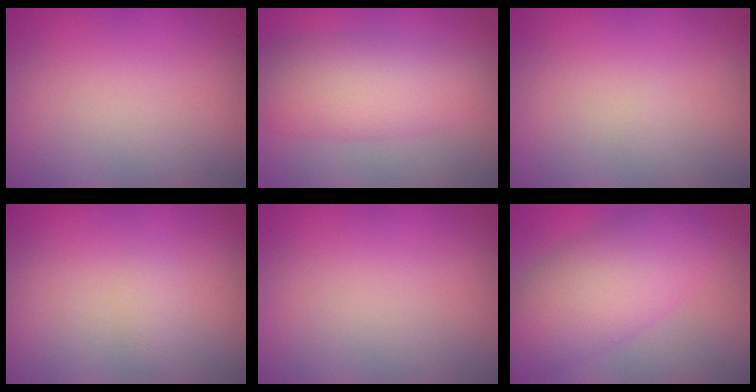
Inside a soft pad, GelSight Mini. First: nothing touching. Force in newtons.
{"total": 6.2, "press": 6.2, "slide": 0.0}
{"total": 0.0}
{"total": 1.0, "press": 1.0, "slide": 0.0}
{"total": 0.0}
{"total": 7.0, "press": 7.0, "slide": 0.3}